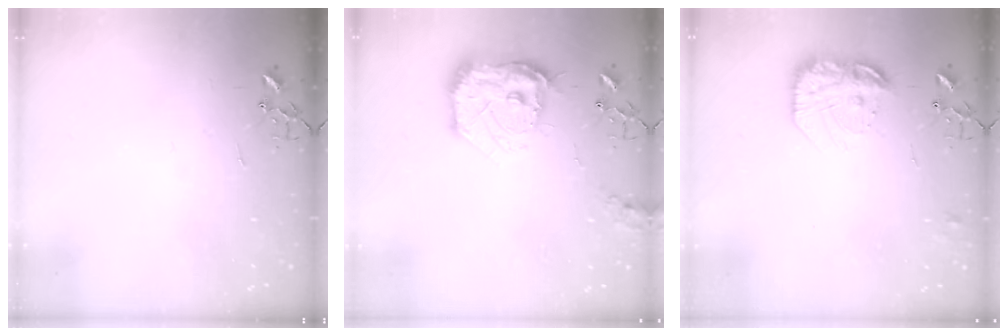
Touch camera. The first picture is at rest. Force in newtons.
{"total": 18.7, "press": 18.6, "slide": 1.8}
{"total": 17.3, "press": 17.2, "slide": 1.2}